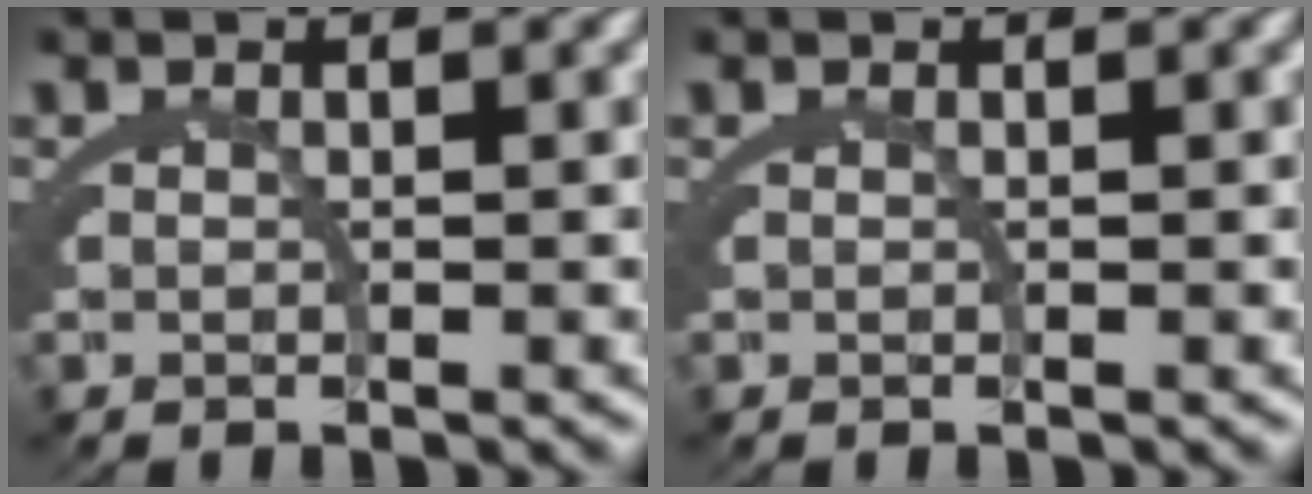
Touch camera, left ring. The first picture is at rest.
{"total": 0.0}